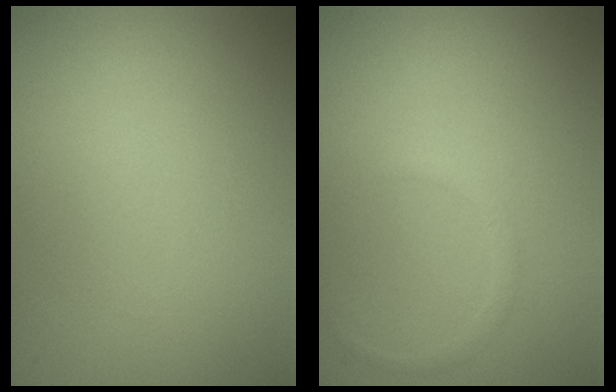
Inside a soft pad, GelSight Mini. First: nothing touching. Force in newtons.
{"total": 0.8, "press": 0.8, "slide": 0.1}